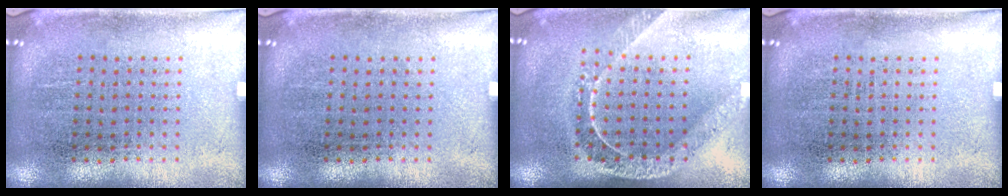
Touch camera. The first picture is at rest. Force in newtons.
{"total": 0.0}
{"total": 1.7, "press": 1.4, "slide": 1.0}
{"total": 0.0}